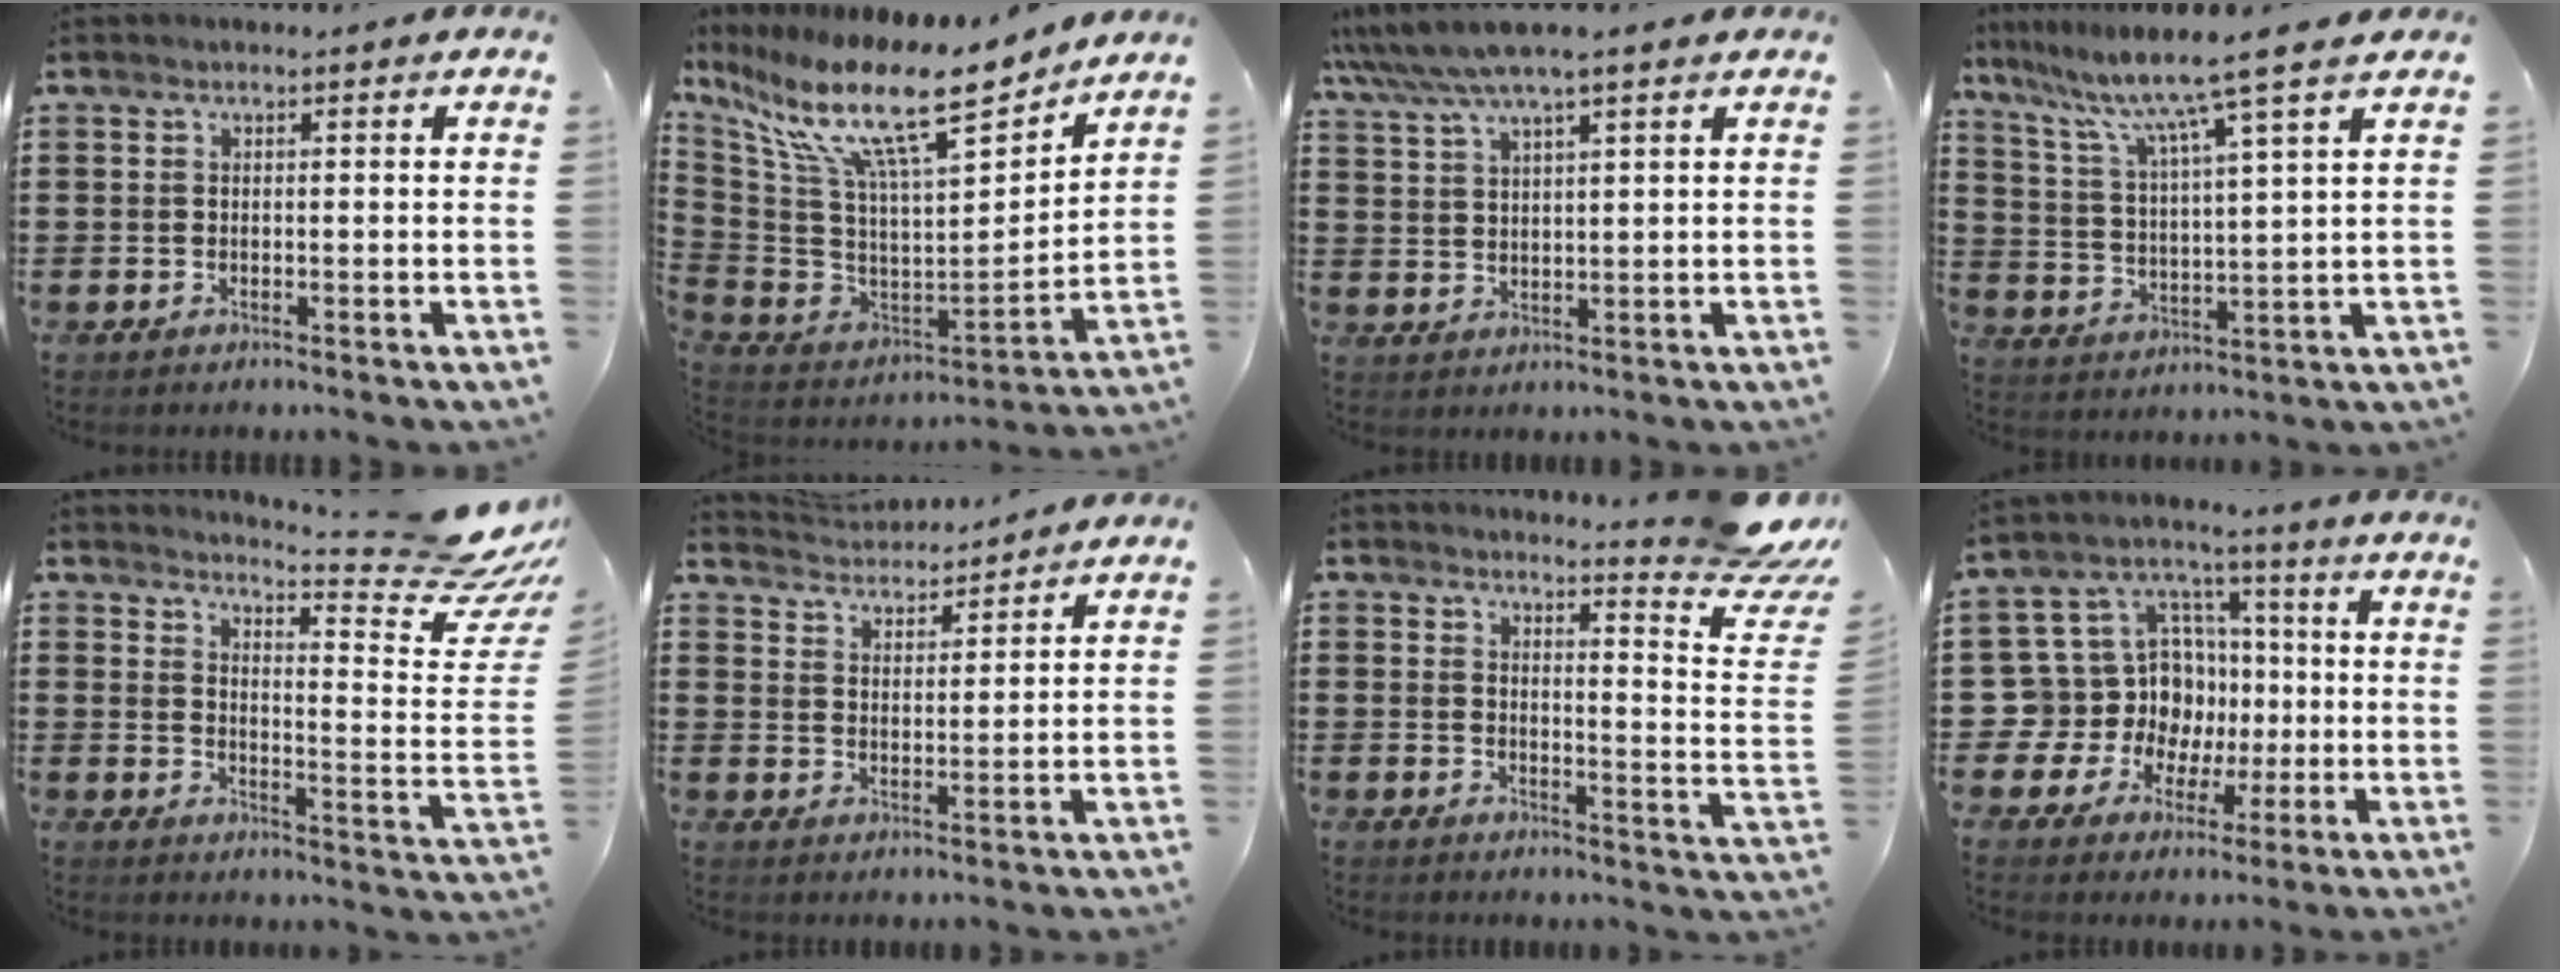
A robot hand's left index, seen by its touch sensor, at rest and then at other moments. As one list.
[{"total": 16.1, "force": [10.7, 3.4, 11.5], "torque": [-0.254, -0.063, 0.174]}, {"total": 5.7, "force": [4.7, 0.4, 3.3], "torque": [-0.076, -0.013, 0.081]}, {"total": 9.5, "force": [7.5, -1.0, 5.7], "torque": [-0.137, -0.041, 0.120]}, {"total": 8.1, "force": [6.8, 0.6, 4.3], "torque": [-0.068, -0.065, 0.113]}, {"total": 3.7, "force": [3.6, 0.5, 0.0], "torque": [-0.018, -0.019, 0.063]}, {"total": 6.9, "force": [6.2, 0.0, 3.1], "torque": [-0.045, -0.057, 0.099]}, {"total": 12.2, "force": [-0.4, 11.7, 3.6], "torque": [-0.117, -0.009, 0.005]}]